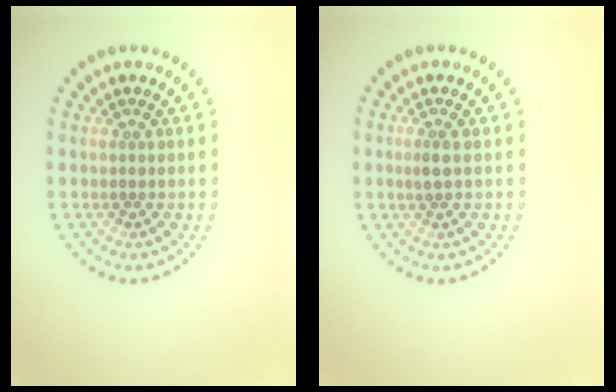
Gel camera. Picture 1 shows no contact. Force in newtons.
{"total": 1.1, "press": 0.9, "slide": 0.5}